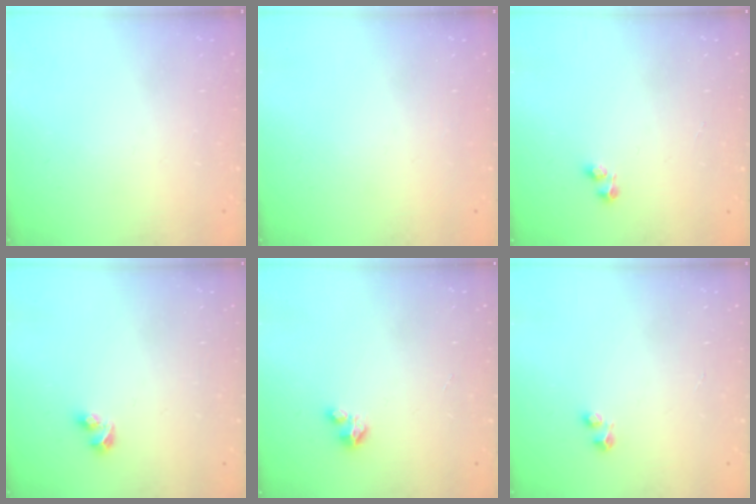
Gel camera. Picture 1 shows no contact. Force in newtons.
{"total": 0.0}
{"total": 1.2, "press": 1.0, "slide": 0.6}
{"total": 3.7, "press": 3.7, "slide": 0.4}
{"total": 1.5, "press": 1.5, "slide": 0.2}
{"total": 2.4, "press": 2.4, "slide": 0.4}